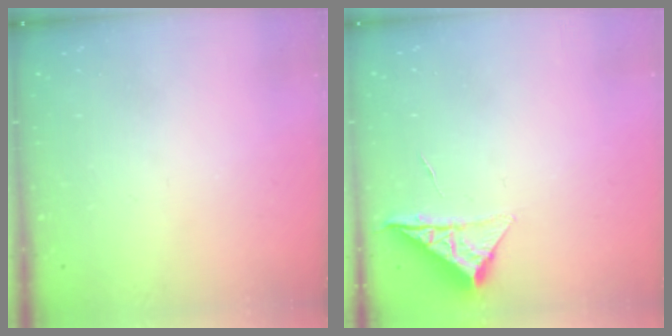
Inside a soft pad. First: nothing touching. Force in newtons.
{"total": 6.5, "press": 6.5, "slide": 0.3}